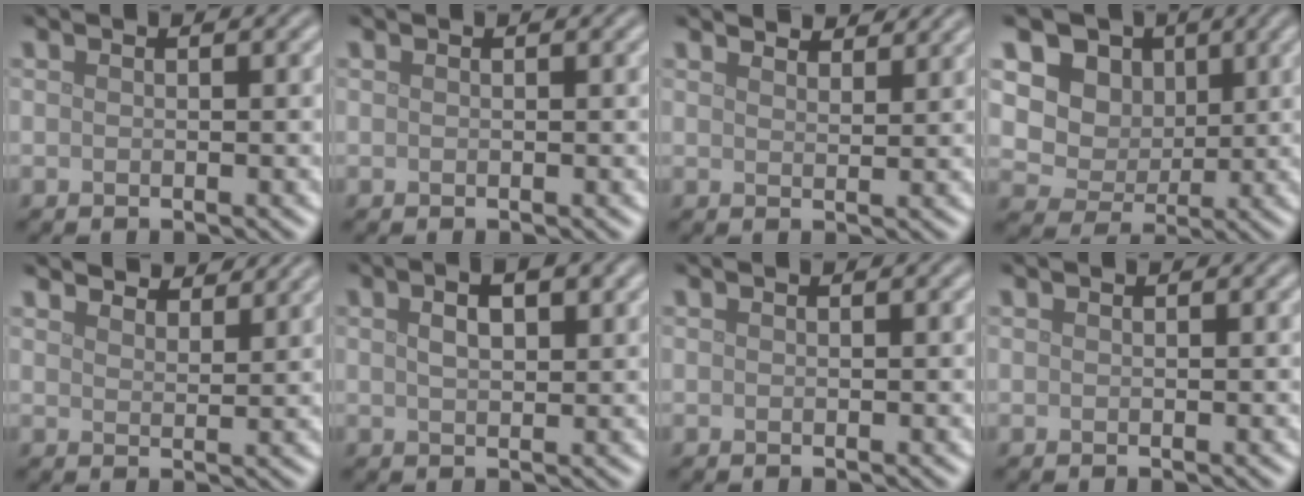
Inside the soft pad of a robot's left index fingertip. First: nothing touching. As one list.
[{"total": 0.0}, {"total": 4.1, "force": [3.9, 0.6, 1.1], "torque": [-0.022, 0.003, 0.051]}, {"total": 8.5, "force": [3.5, 6.8, 3.8], "torque": [-0.082, 0.004, 0.053]}, {"total": 5.7, "force": [5.4, 0.9, 1.5], "torque": [-0.027, 0.000, 0.079]}, {"total": 3.7, "force": [1.7, 1.6, 2.9], "torque": [-0.043, 0.005, 0.024]}, {"total": 0.0}, {"total": 0.0}]